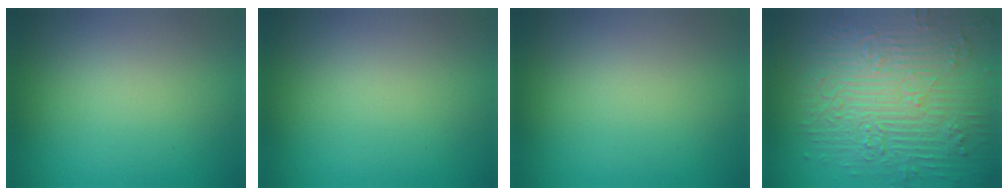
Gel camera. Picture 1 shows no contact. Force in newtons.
{"total": 0.0}
{"total": 0.0}
{"total": 11.4, "press": 7.5, "slide": 8.5}